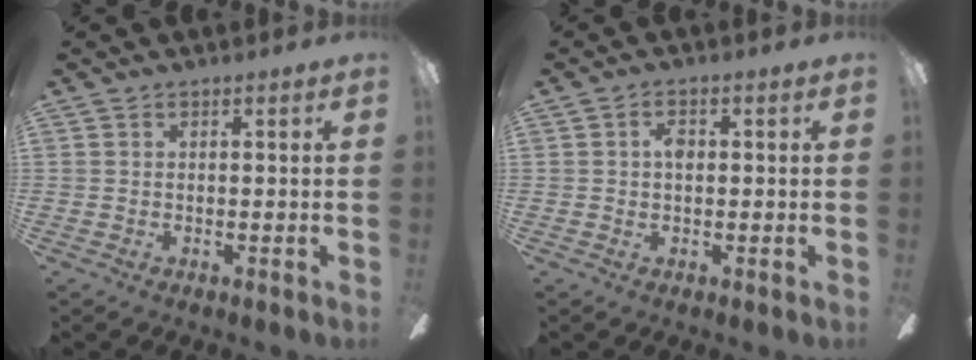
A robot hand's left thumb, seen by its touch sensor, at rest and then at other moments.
{"total": 3.0, "force": [0.3, 1.7, 2.4], "torque": [-0.040, 0.005, 0.002]}